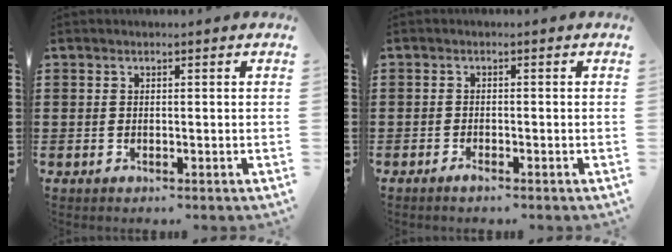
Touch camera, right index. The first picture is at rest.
{"total": 1.1, "force": [-0.9, 0.0, 0.5], "torque": [-0.013, -0.008, -0.016]}